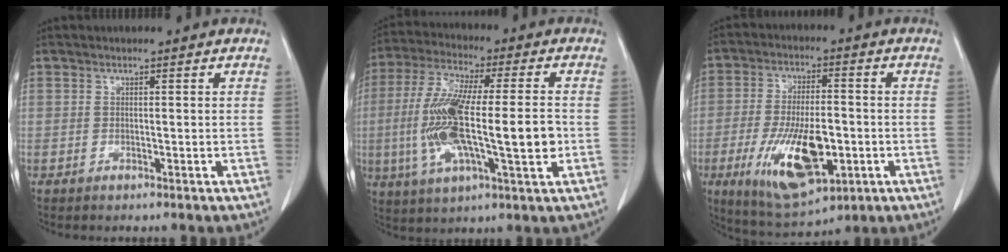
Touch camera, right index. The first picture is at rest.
{"total": 16.9, "force": [-1.8, 3.1, 16.5], "torque": [-0.322, 0.004, -0.030]}
{"total": 14.5, "force": [-4.0, 5.5, 12.8], "torque": [-0.237, -0.012, -0.052]}